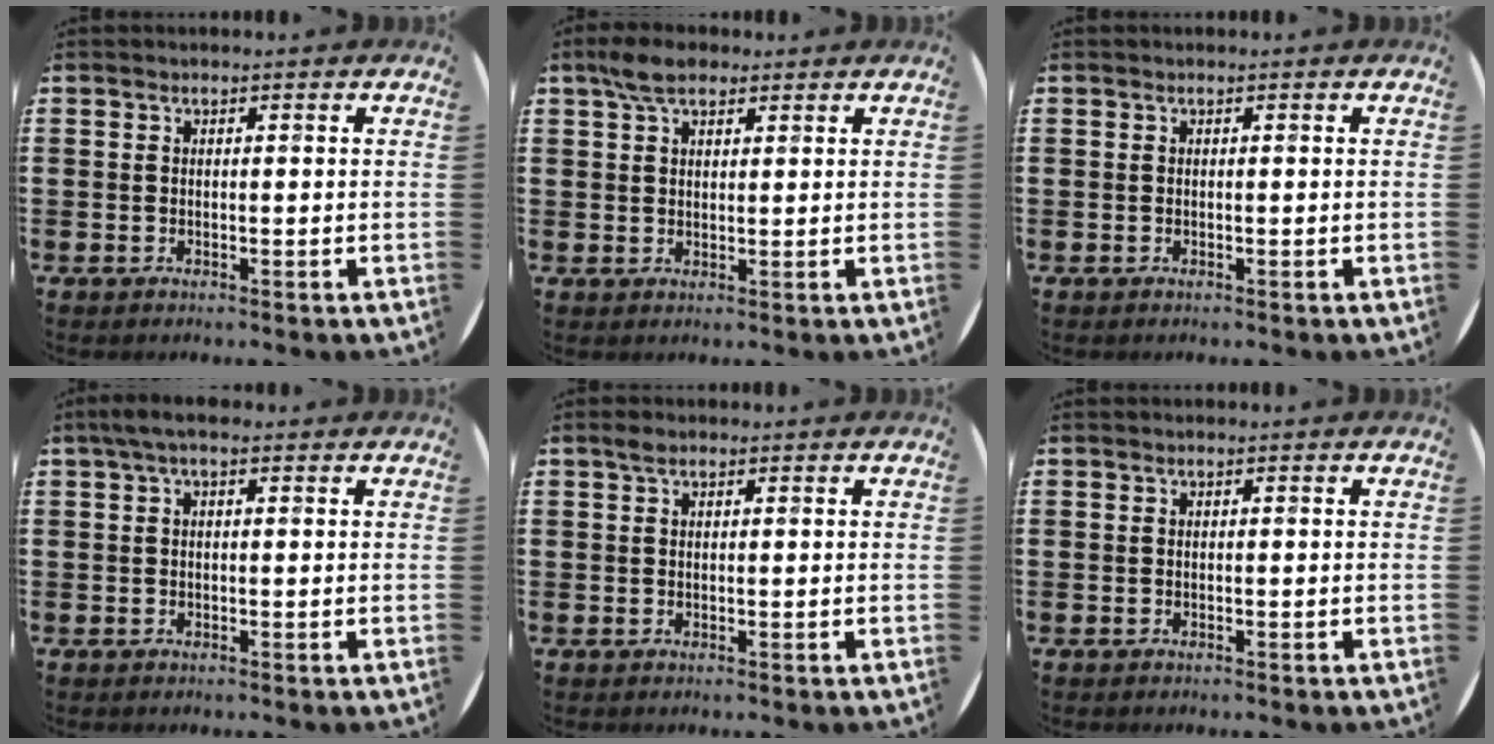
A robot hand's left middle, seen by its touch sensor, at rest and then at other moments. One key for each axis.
{"total": 4.2, "fx": 3.1, "fy": 2.0, "fz": 2.0, "tx": -0.036, "ty": 0.006, "tz": 0.057}
{"total": 0.0}
{"total": 2.0, "fx": 0.9, "fy": 0.8, "fz": 1.5, "tx": -0.032, "ty": 0.009, "tz": 0.016}
{"total": 1.1, "fx": 0.8, "fy": 0.6, "fz": 0.5, "tx": -0.002, "ty": 0.003, "tz": 0.012}
{"total": 0.0}